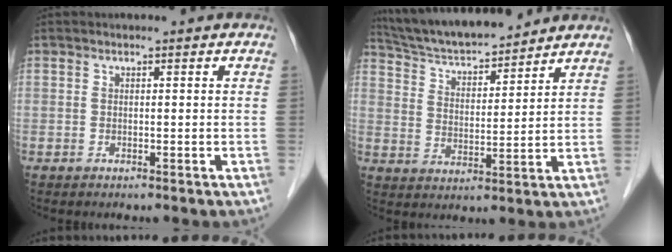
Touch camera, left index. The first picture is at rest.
{"total": 9.5, "force": [9.1, 1.2, 2.5], "torque": [-0.053, 0.021, 0.153]}